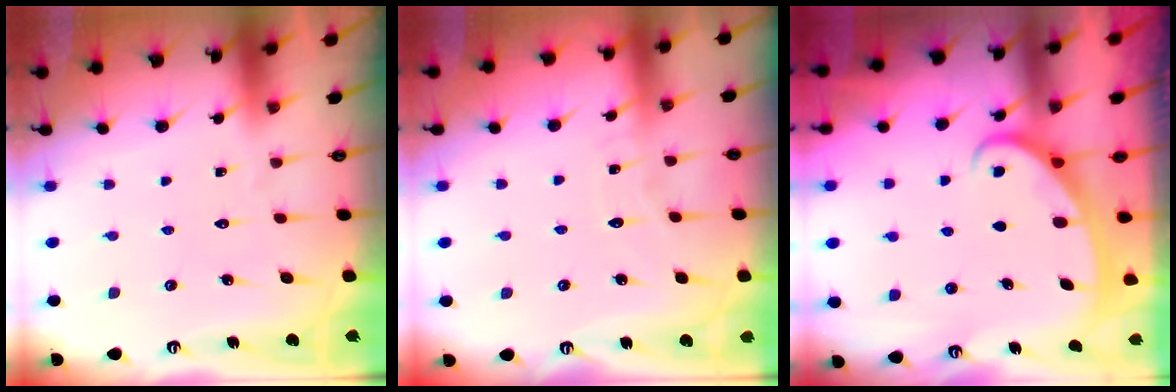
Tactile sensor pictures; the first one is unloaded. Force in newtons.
{"total": 4.1, "press": 4.1, "slide": 0.4}
{"total": 2.6, "press": 2.6, "slide": 0.4}